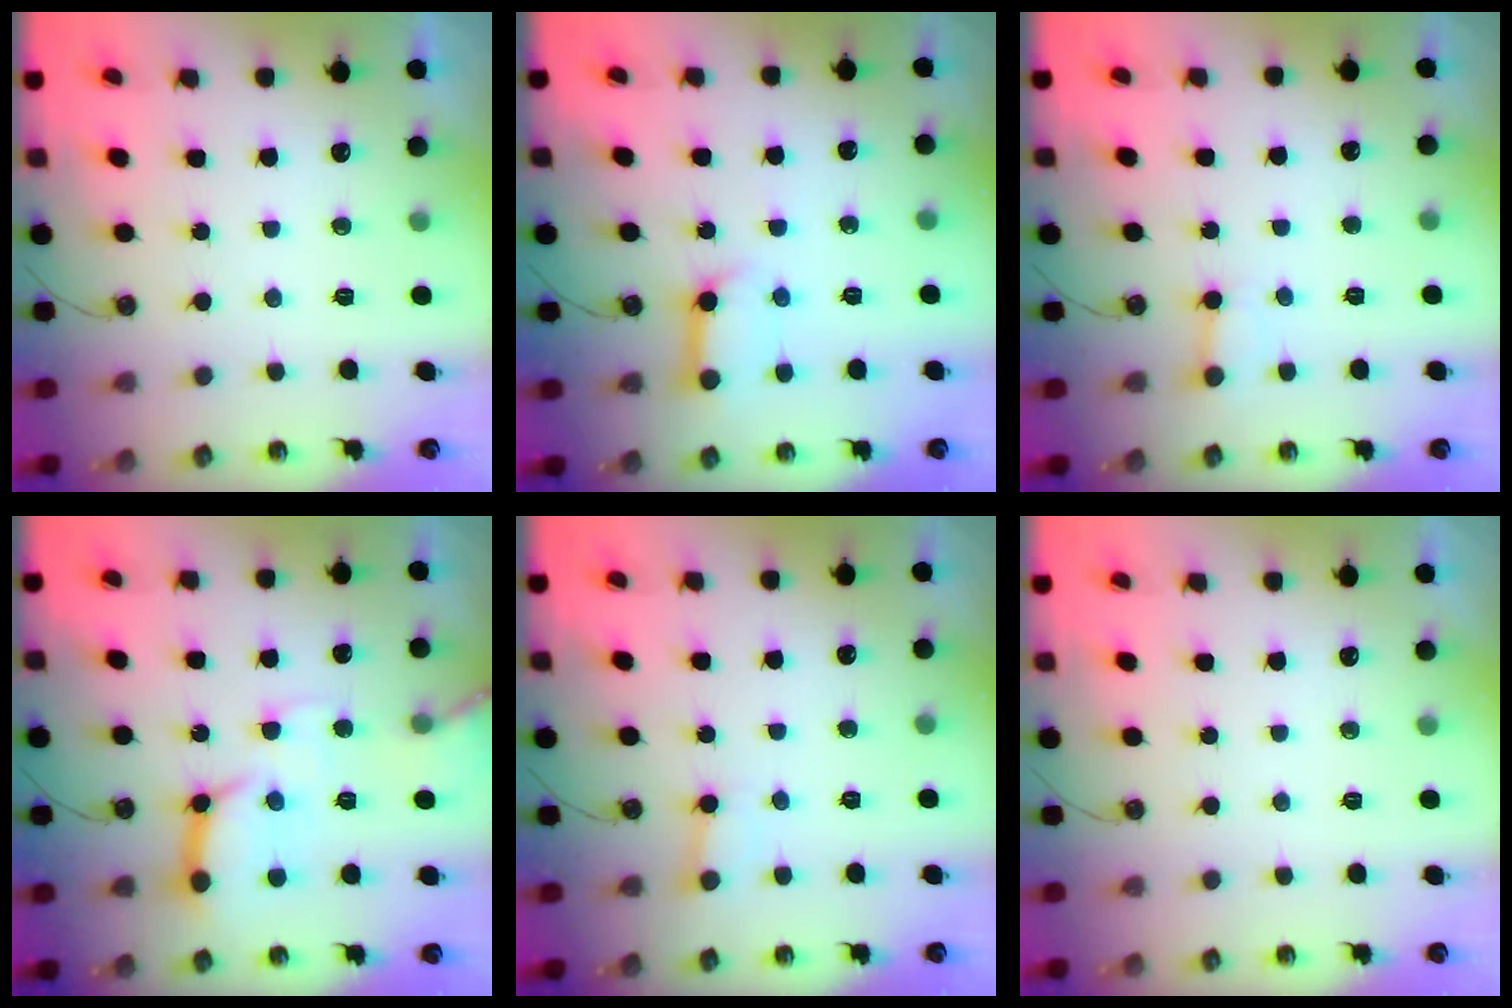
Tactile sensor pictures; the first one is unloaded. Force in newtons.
{"total": 9.6, "press": 9.5, "slide": 1.1}
{"total": 2.5, "press": 2.4, "slide": 0.4}
{"total": 14.3, "press": 14.2, "slide": 1.5}
{"total": 2.5, "press": 2.5, "slide": 0.2}
{"total": 0.0}